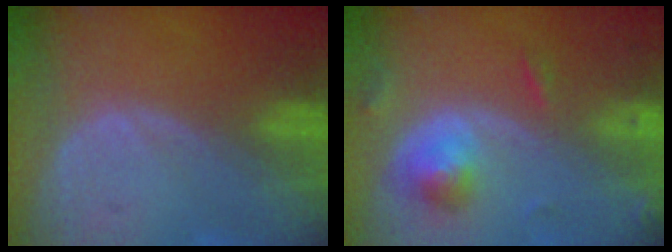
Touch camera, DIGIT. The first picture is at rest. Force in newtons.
{"total": 5.4, "press": 5.0, "slide": 2.0}